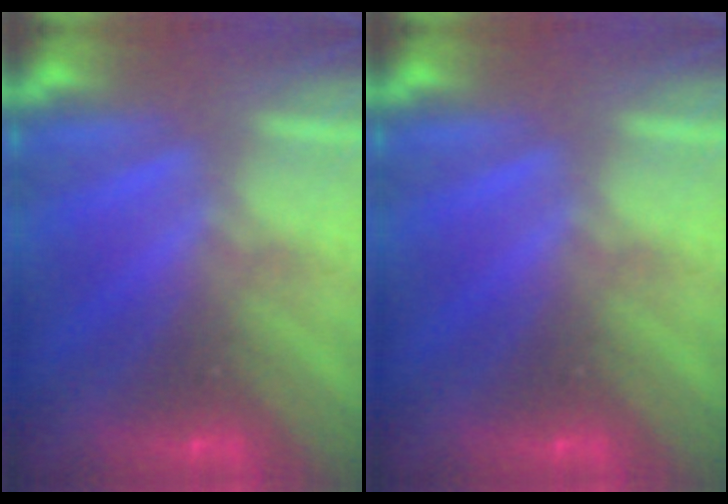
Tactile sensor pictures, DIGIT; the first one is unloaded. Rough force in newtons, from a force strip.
{"total": 0.0}